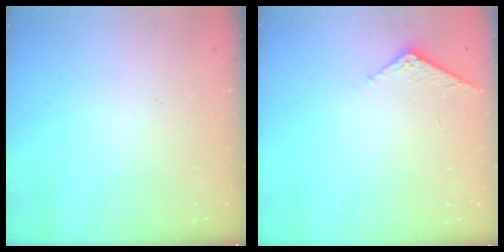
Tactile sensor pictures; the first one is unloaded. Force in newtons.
{"total": 5.9, "press": 5.8, "slide": 0.6}